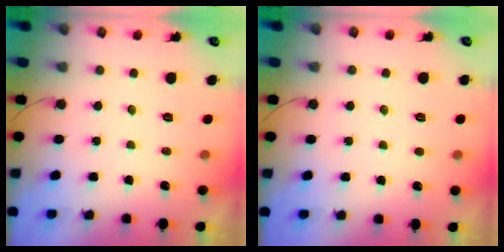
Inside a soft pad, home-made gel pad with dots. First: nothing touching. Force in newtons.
{"total": 2.5, "press": 2.5, "slide": 0.2}